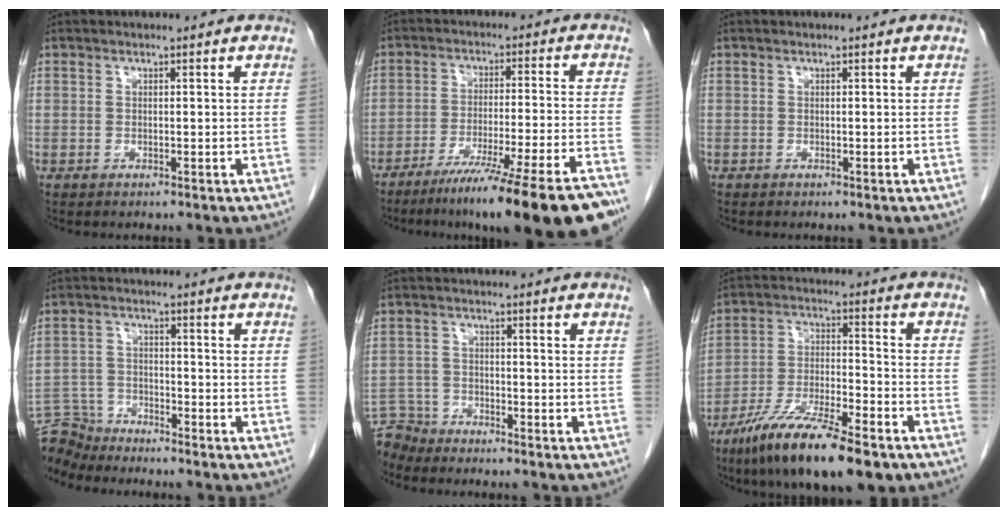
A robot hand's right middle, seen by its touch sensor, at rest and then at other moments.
{"total": 19.9, "force": [-15.2, -1.1, 12.8], "torque": [-0.140, -0.031, -0.235]}
{"total": 0.0}
{"total": 7.1, "force": [-6.9, 1.3, -0.3], "torque": [0.003, 0.002, -0.133]}
{"total": 5.3, "force": [-5.1, 1.3, -0.6], "torque": [0.017, -0.003, -0.099]}
{"total": 16.6, "force": [-11.2, 3.2, 11.9], "torque": [-0.207, -0.027, -0.196]}